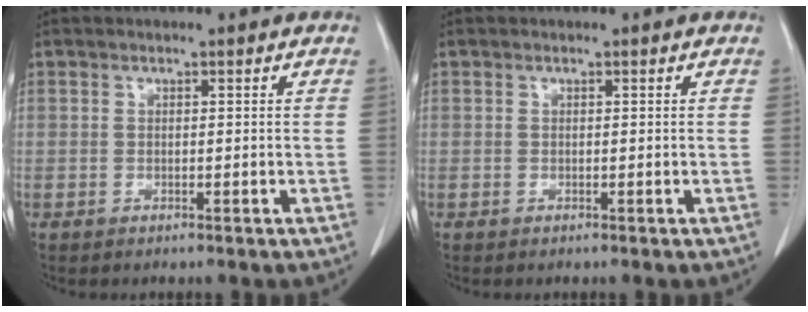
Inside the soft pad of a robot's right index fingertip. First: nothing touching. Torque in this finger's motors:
{"motor_torque": [0.00, 0.00, 0.00, 0.00]}